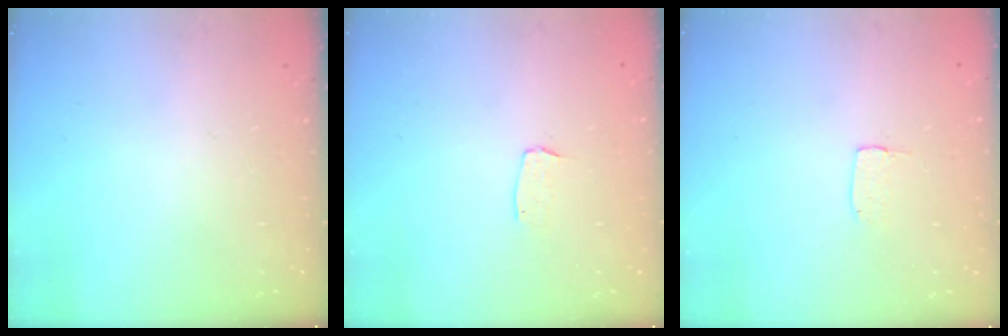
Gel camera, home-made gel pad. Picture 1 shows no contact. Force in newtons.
{"total": 3.0, "press": 3.0, "slide": 0.2}
{"total": 2.9, "press": 2.9, "slide": 0.2}